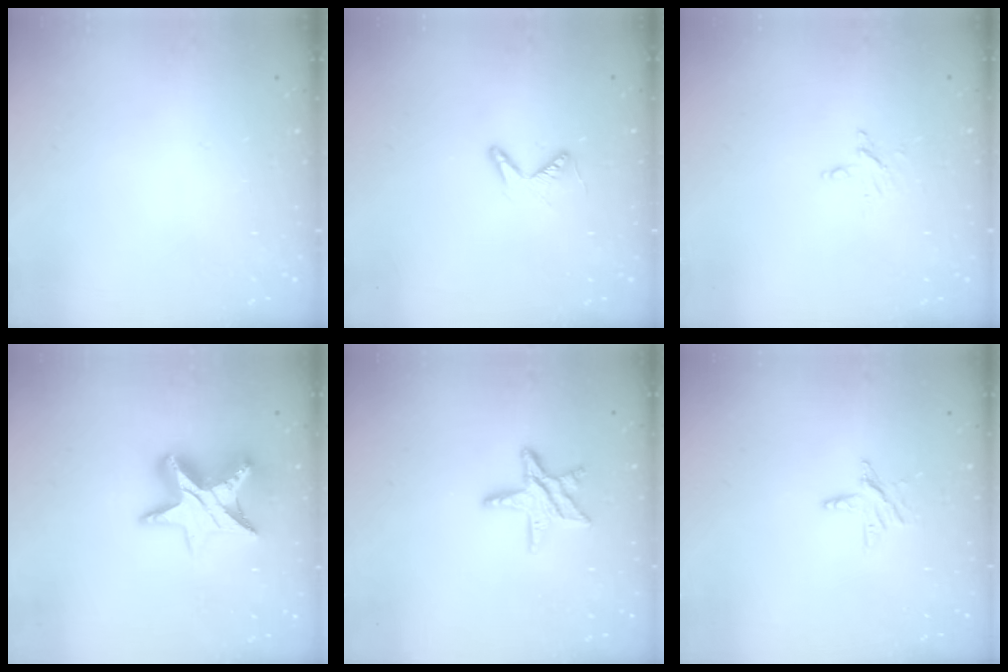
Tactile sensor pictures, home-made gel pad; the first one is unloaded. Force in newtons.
{"total": 4.6, "press": 4.6, "slide": 0.7}
{"total": 3.2, "press": 3.2, "slide": 0.3}
{"total": 13.9, "press": 13.8, "slide": 0.9}
{"total": 11.6, "press": 11.5, "slide": 0.8}
{"total": 5.5, "press": 5.5, "slide": 0.5}